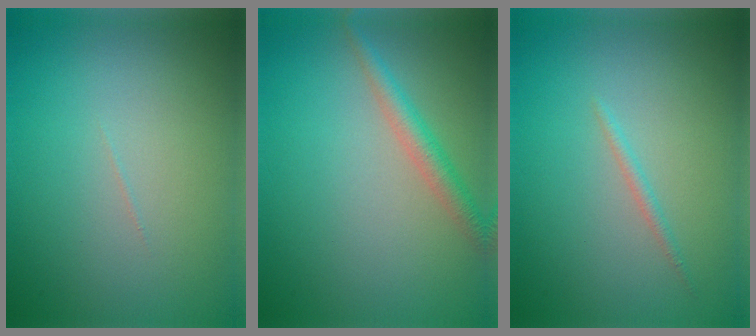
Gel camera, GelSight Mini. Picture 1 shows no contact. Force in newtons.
{"total": 2.4, "press": 2.4, "slide": 0.1}
{"total": 0.8, "press": 0.8, "slide": 0.0}